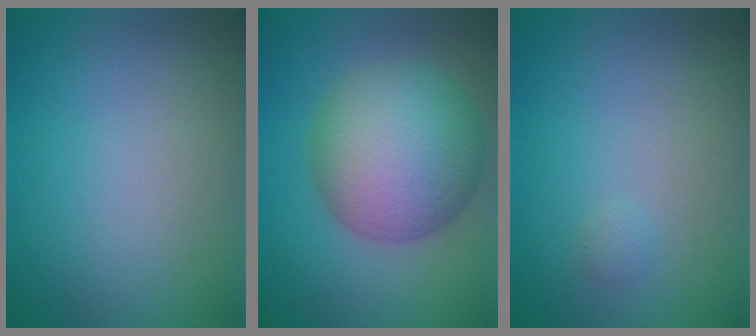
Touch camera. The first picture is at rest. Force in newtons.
{"total": 11.0, "press": 11.0, "slide": 0.3}
{"total": 0.6, "press": 0.6, "slide": 0.0}